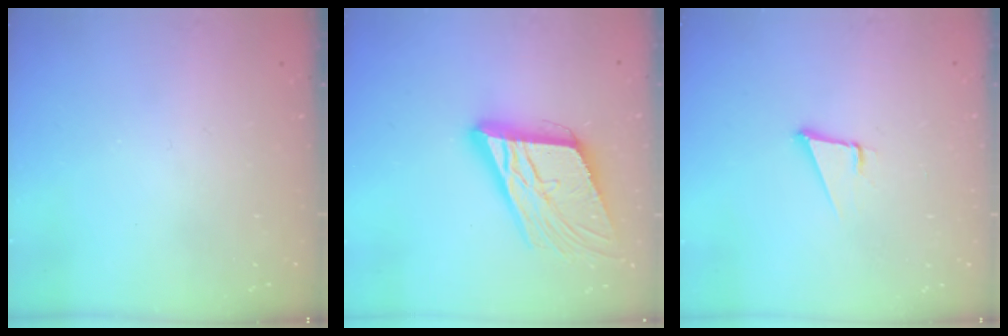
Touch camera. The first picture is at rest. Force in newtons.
{"total": 18.5, "press": 18.2, "slide": 3.6}
{"total": 4.3, "press": 3.4, "slide": 2.6}